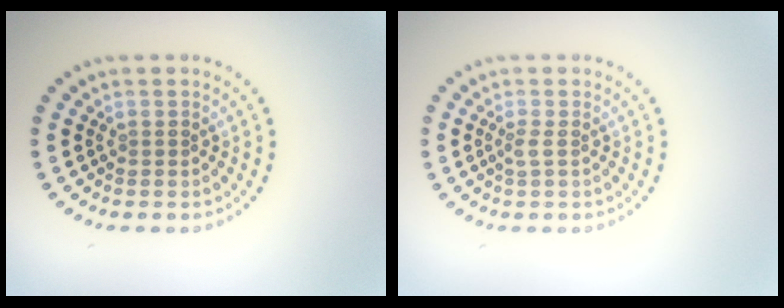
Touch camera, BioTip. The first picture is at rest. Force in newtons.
{"total": 0.9, "press": 0.7, "slide": 0.6}